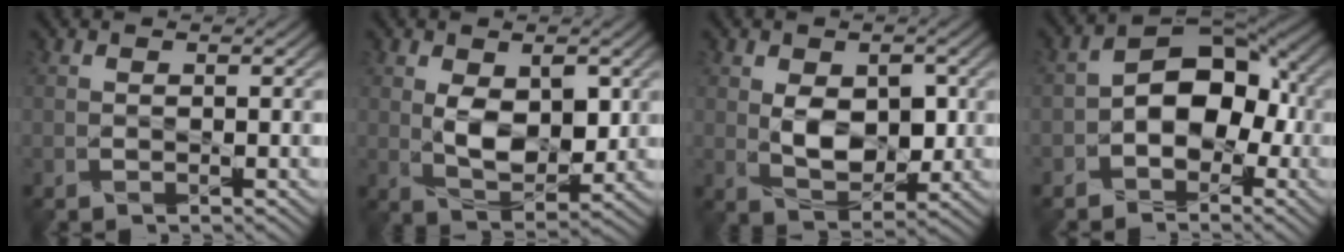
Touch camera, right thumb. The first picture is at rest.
{"total": 6.9, "force": [0.8, 4.0, 5.5], "torque": [-0.108, -0.011, 0.022]}
{"total": 6.6, "force": [0.3, 4.2, 5.1], "torque": [-0.091, -0.008, 0.011]}
{"total": 8.6, "force": [-1.7, 6.0, 6.0], "torque": [-0.089, 0.007, -0.043]}